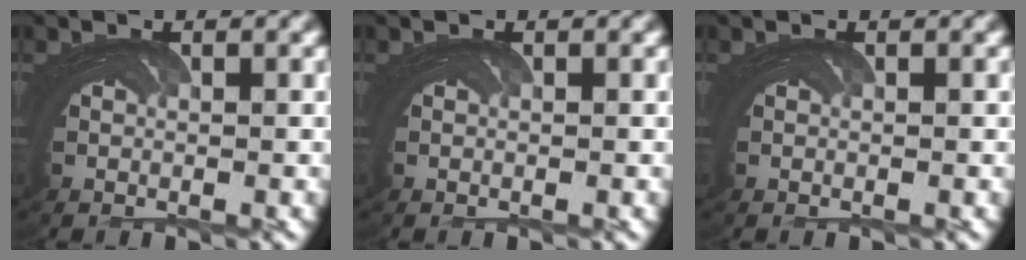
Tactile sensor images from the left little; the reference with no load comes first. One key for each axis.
{"total": 0.0}
{"total": 0.0}